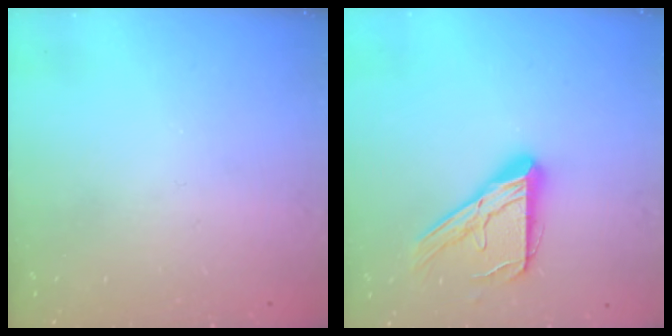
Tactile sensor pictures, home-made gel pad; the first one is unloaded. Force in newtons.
{"total": 15.7, "press": 15.7, "slide": 1.5}